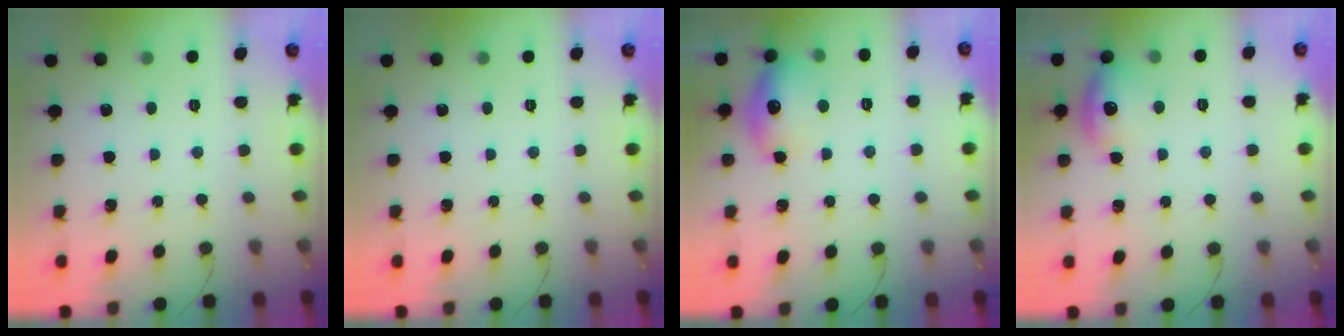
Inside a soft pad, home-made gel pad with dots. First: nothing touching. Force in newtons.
{"total": 0.0}
{"total": 13.7, "press": 13.6, "slide": 1.0}
{"total": 9.5, "press": 9.4, "slide": 1.3}